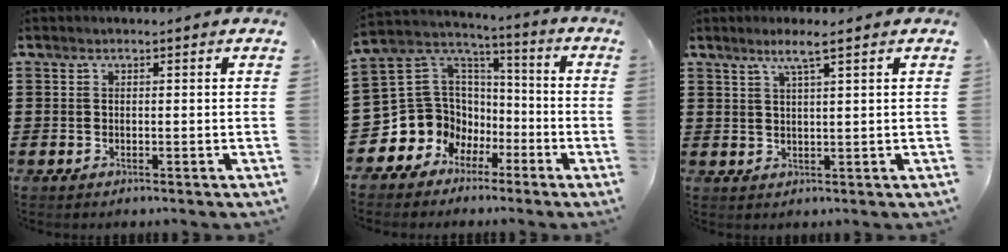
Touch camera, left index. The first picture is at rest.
{"total": 9.5, "force": [-3.1, 9.0, 0.5], "torque": [-0.071, -0.024, -0.048]}
{"total": 3.2, "force": [1.9, -0.2, 2.6], "torque": [-0.056, 0.001, 0.032]}